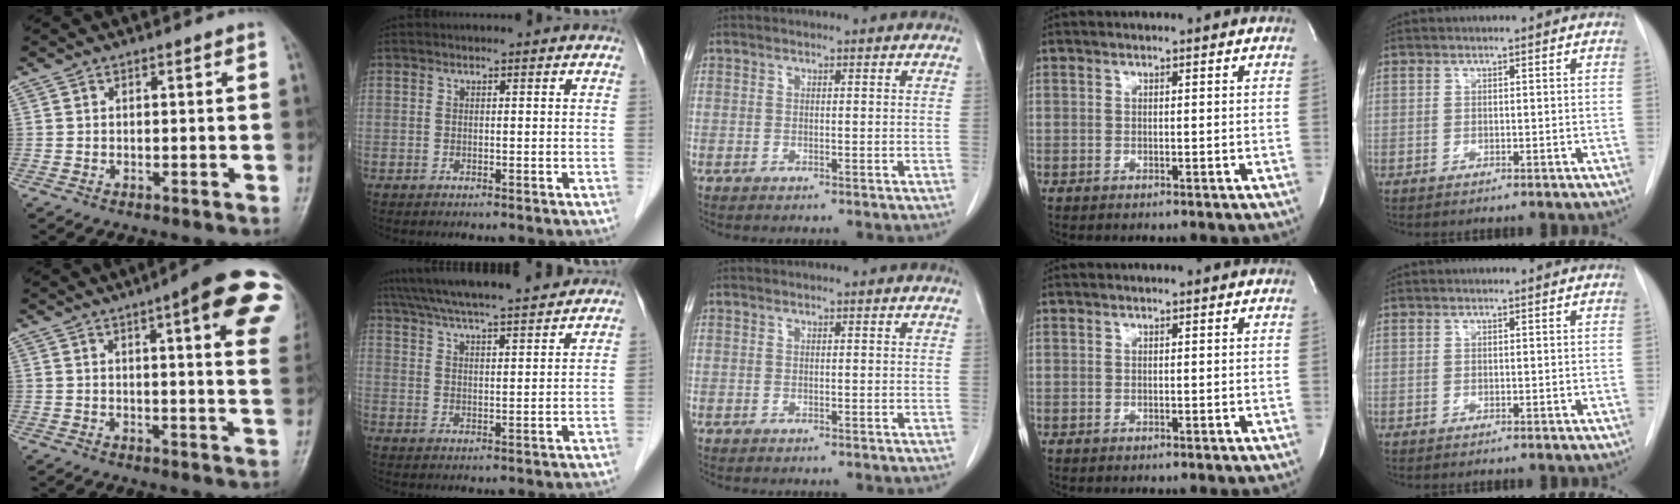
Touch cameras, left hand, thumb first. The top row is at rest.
{"thumb": {"total": 18.4, "force": [7.8, 3.7, 16.2], "torque": [-0.188, -0.016, 0.087]}, "index": {"total": 17.9, "force": [15.9, 1.4, 8.1], "torque": [-0.143, 0.036, 0.238]}}